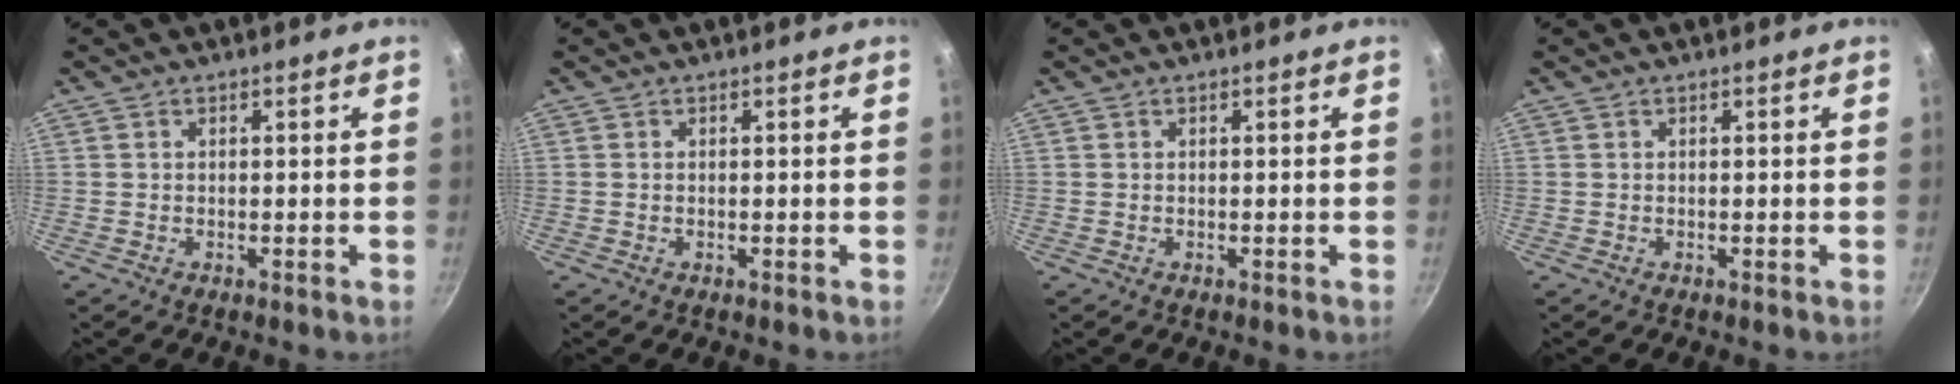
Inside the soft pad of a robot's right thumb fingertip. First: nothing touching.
{"total": 0.0}
{"total": 0.0}
{"total": 0.0}